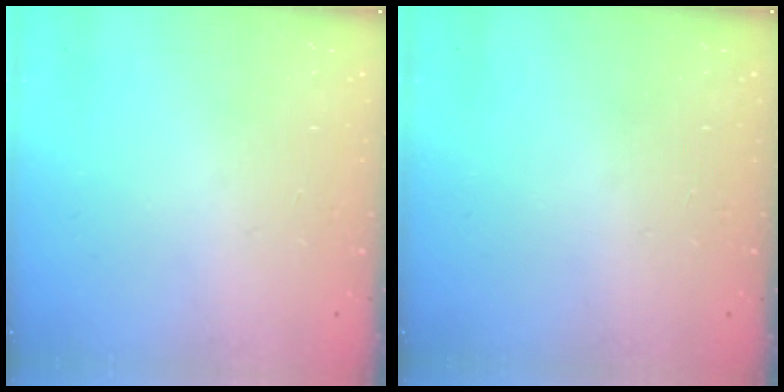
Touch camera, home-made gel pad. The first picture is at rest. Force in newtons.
{"total": 0.0}